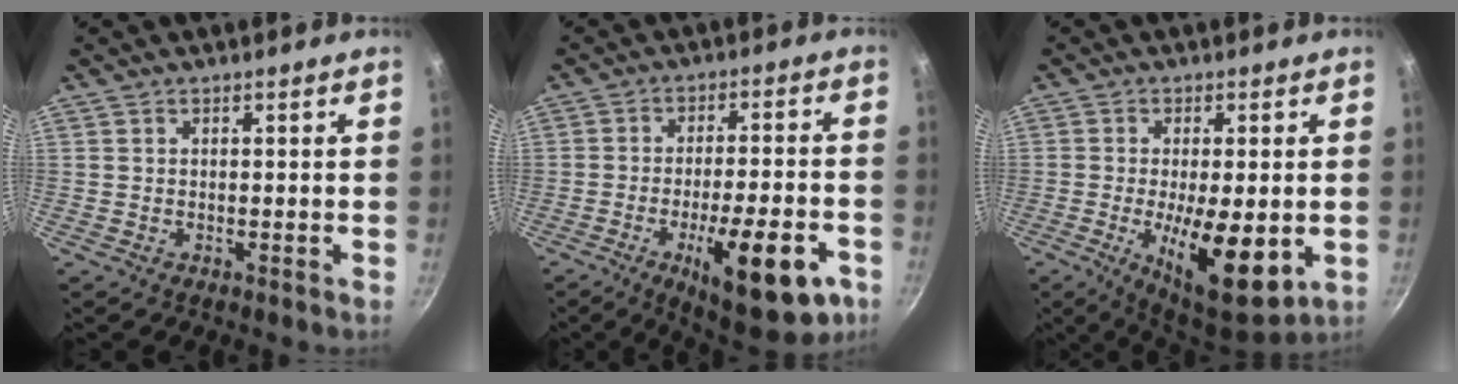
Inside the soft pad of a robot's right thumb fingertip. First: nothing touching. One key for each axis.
{"total": 17.9, "fx": -7.7, "fy": 5.8, "fz": 15.1, "tx": -0.189, "ty": 0.023, "tz": -0.103}
{"total": 14.1, "fx": -2.9, "fy": 5.0, "fz": 12.9, "tx": -0.198, "ty": -0.006, "tz": -0.037}